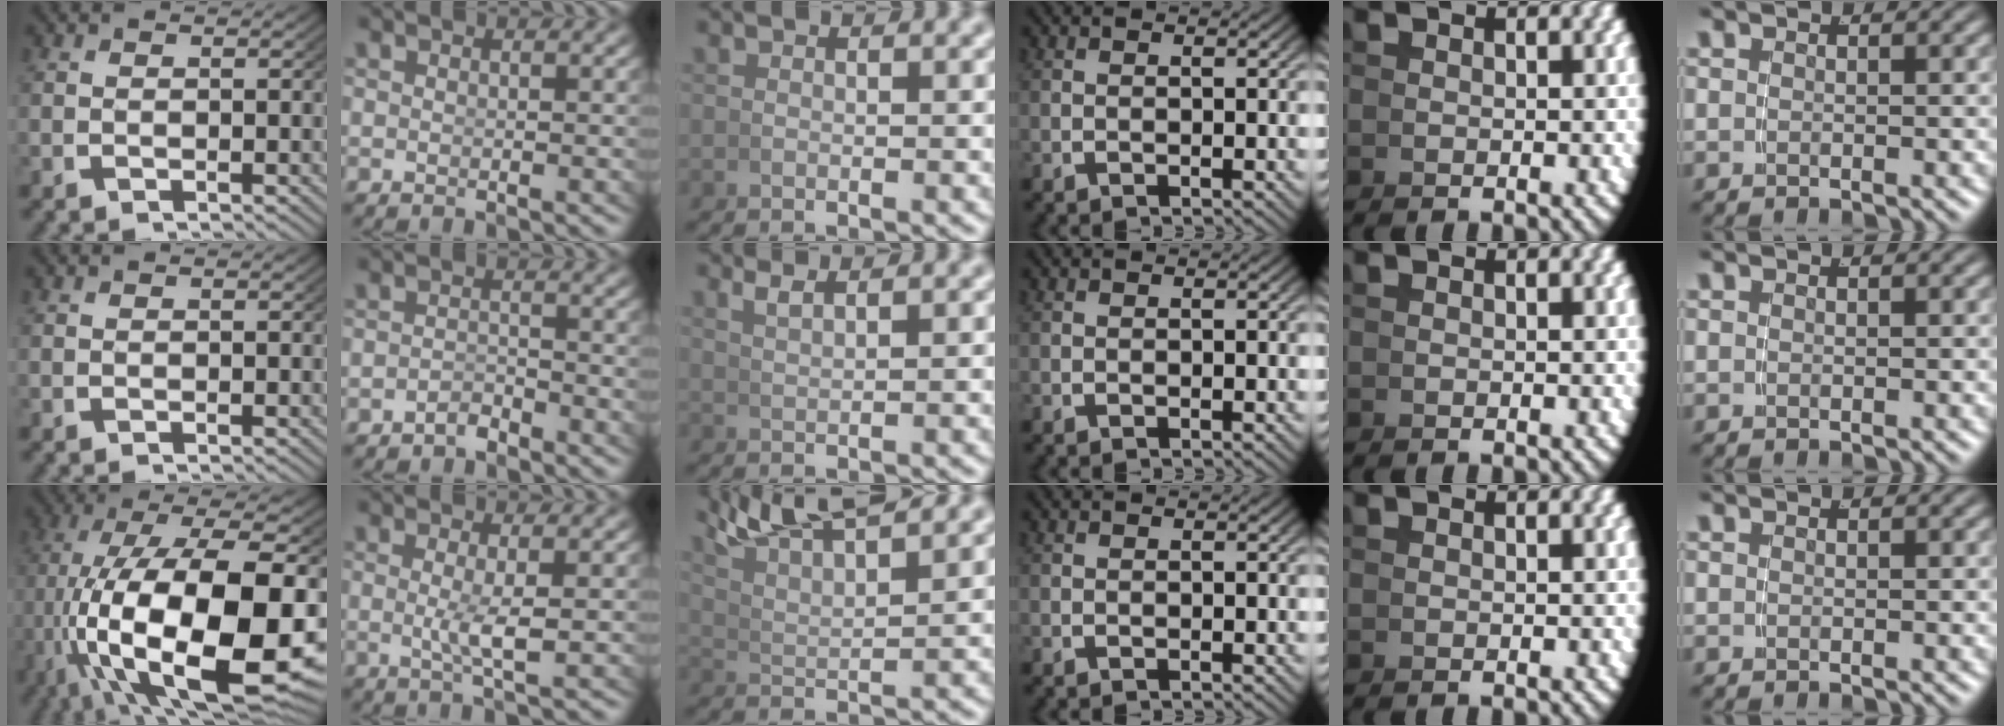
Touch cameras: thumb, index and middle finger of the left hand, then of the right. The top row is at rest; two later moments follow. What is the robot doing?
{"motion": "grasp_and_lifting", "object": "whiteboard"}